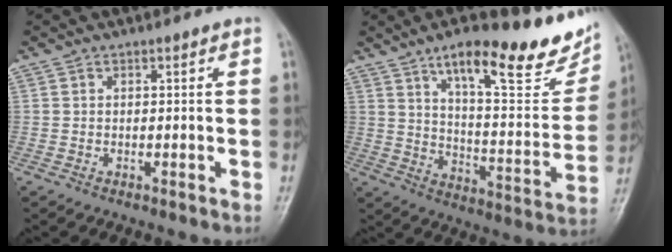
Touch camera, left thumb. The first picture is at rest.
{"total": 23.7, "force": [15.0, 7.1, 16.9], "torque": [-0.191, -0.055, 0.227]}